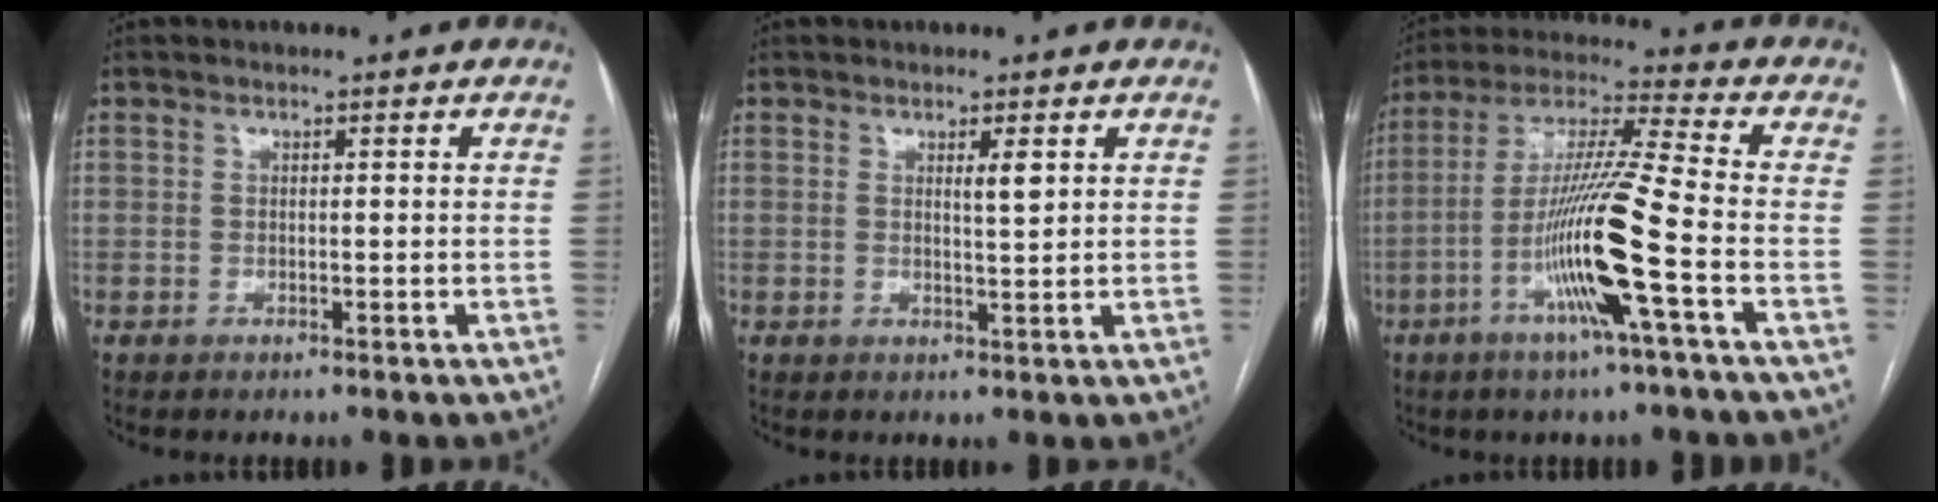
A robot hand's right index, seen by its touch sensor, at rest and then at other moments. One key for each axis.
{"total": 2.2, "fx": 1.0, "fy": 0.2, "fz": 1.9, "tx": -0.035, "ty": -0.006, "tz": 0.018}
{"total": 14.7, "fx": -5.0, "fy": -1.1, "fz": 13.8, "tx": -0.272, "ty": -0.006, "tz": -0.100}